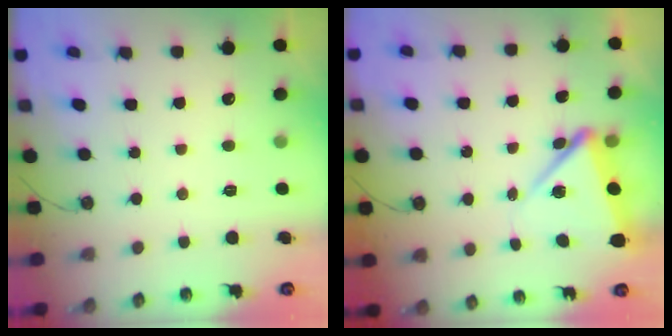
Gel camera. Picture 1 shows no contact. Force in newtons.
{"total": 7.5, "press": 7.2, "slide": 1.9}